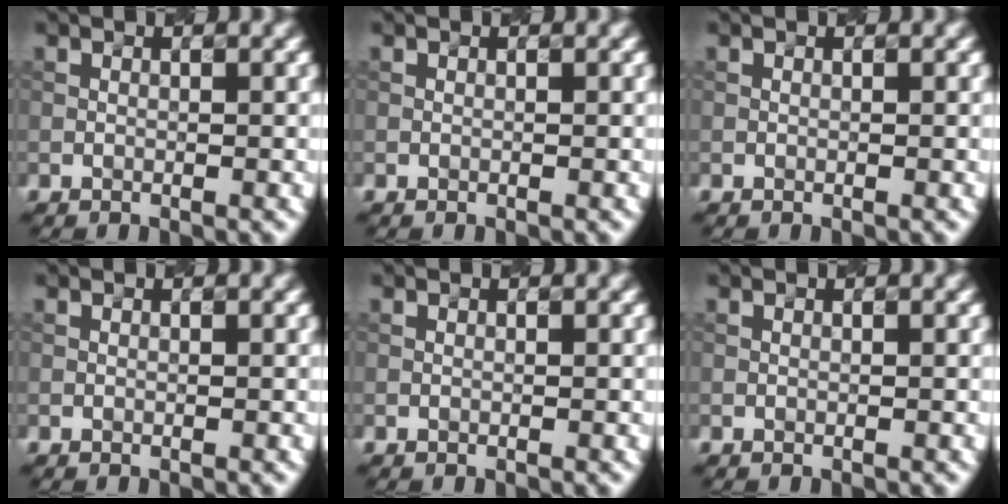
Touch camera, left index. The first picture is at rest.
{"total": 0.0}
{"total": 0.0}
{"total": 0.0}
{"total": 0.0}
{"total": 0.0}